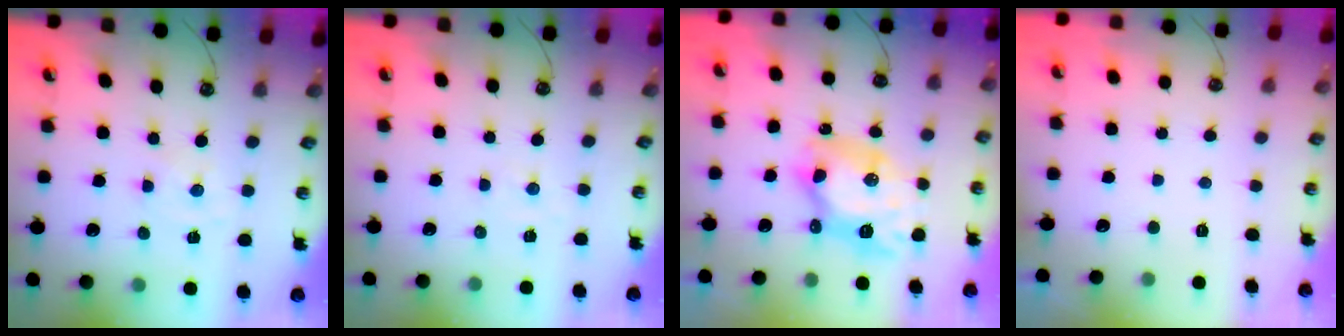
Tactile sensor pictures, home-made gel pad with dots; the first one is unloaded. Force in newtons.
{"total": 1.1, "press": 1.0, "slide": 0.2}
{"total": 10.7, "press": 10.7, "slide": 0.5}
{"total": 0.0}